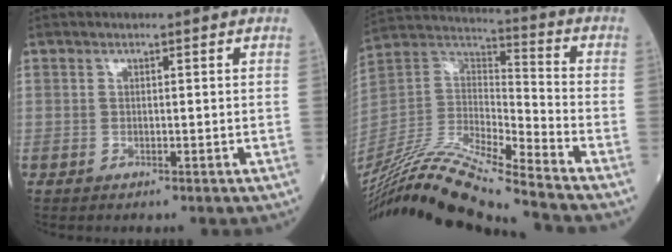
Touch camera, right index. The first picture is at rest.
{"total": 19.7, "force": [-17.3, -0.7, 9.4], "torque": [-0.200, 0.005, -0.325]}